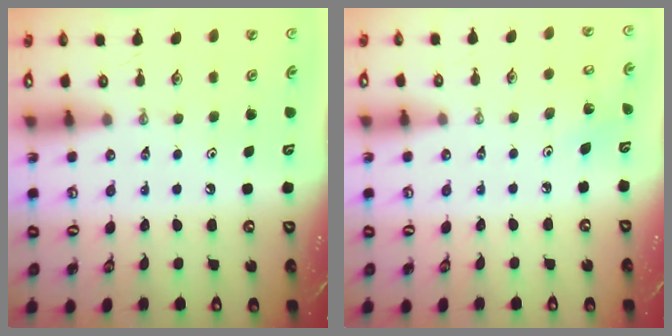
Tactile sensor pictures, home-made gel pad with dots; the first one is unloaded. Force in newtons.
{"total": 3.8, "press": 3.8, "slide": 0.3}